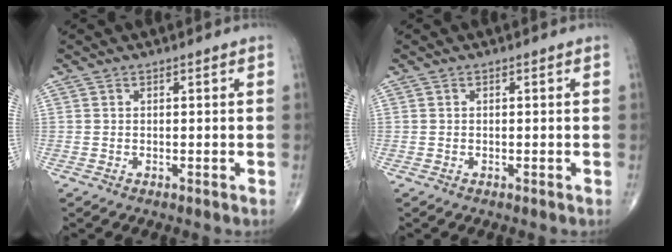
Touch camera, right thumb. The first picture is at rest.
{"total": 0.0}